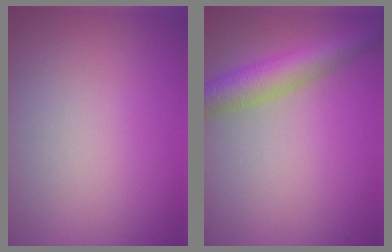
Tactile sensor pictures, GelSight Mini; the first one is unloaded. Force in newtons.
{"total": 5.2, "press": 5.2, "slide": 0.3}